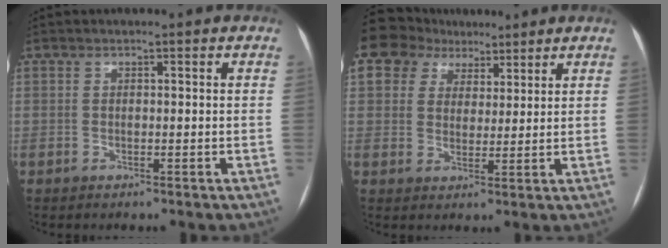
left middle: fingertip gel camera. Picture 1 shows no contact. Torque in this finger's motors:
{"motor_torque": [2.14, 0.00, 1.06, 0.21]}